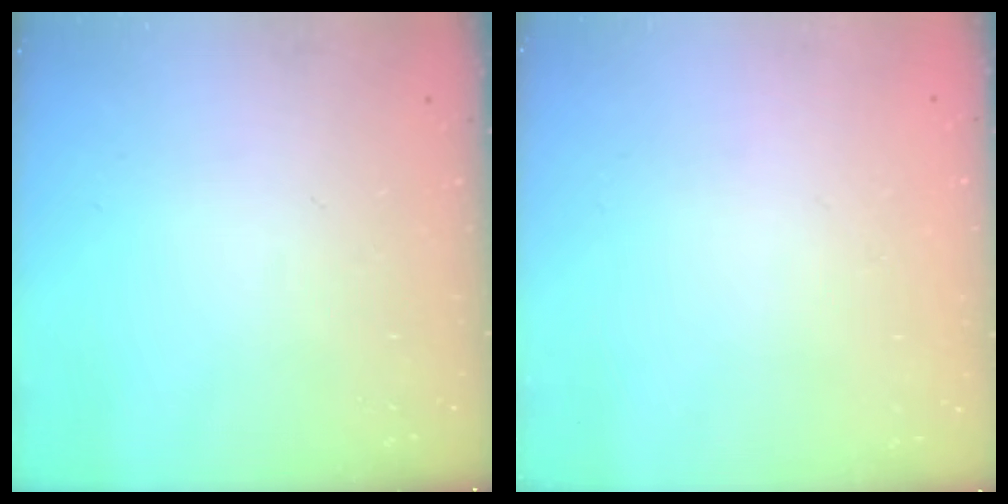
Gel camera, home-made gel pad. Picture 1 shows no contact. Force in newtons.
{"total": 1.7, "press": 1.7, "slide": 0.2}